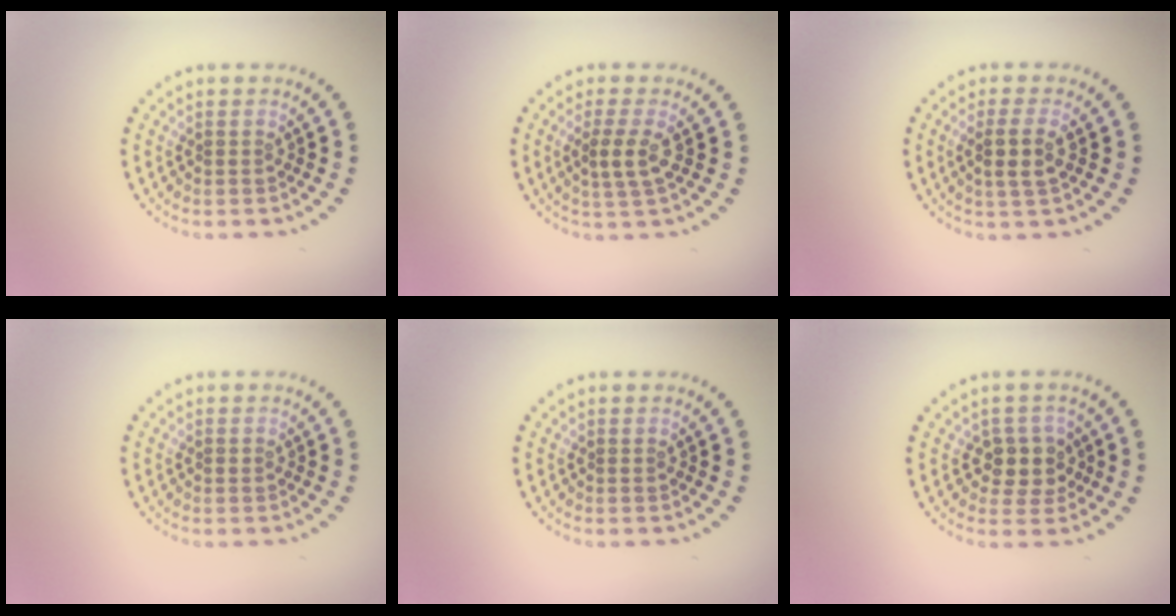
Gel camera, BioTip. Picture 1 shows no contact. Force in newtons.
{"total": 2.2, "press": 2.0, "slide": 1.1}
{"total": 2.3, "press": 2.0, "slide": 1.0}
{"total": 0.5, "press": 0.5, "slide": 0.2}
{"total": 0.0}
{"total": 2.9, "press": 2.5, "slide": 1.4}